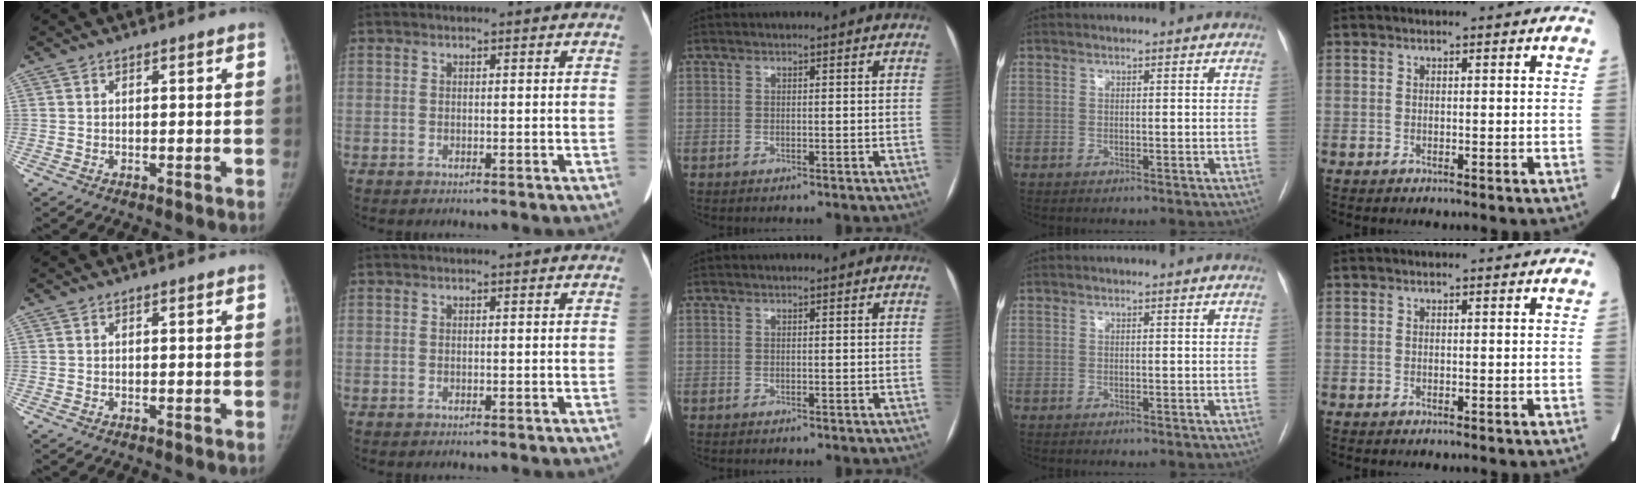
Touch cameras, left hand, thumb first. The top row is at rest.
{}